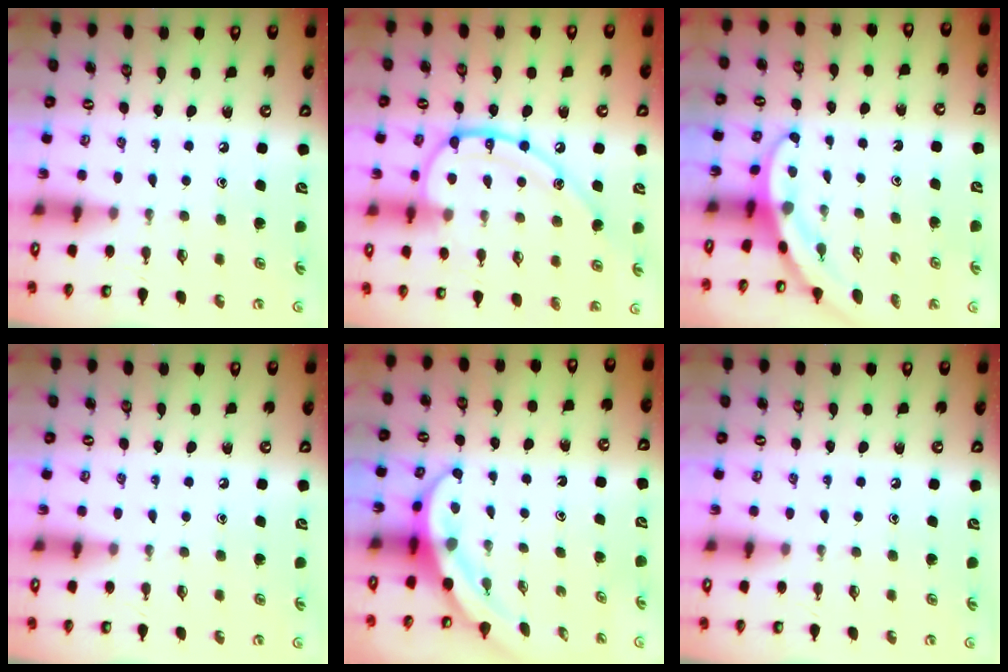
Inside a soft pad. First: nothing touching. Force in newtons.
{"total": 18.1, "press": 18.0, "slide": 1.7}
{"total": 3.2, "press": 3.2, "slide": 0.2}
{"total": 0.0}
{"total": 4.4, "press": 4.4, "slide": 0.7}
{"total": 0.0}